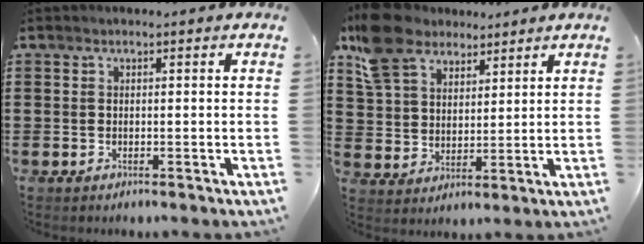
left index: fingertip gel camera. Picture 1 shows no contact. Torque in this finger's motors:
{"motor_torque": [2.14, 0.00, 0.65, 0.13]}